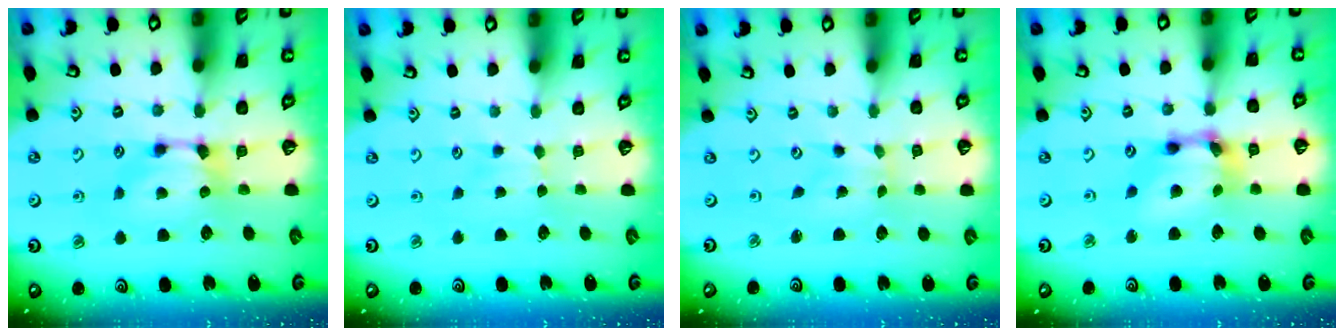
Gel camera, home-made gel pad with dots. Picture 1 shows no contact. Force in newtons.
{"total": 2.6, "press": 2.5, "slide": 0.2}
{"total": 5.0, "press": 4.9, "slide": 0.7}
{"total": 6.6, "press": 6.2, "slide": 2.2}